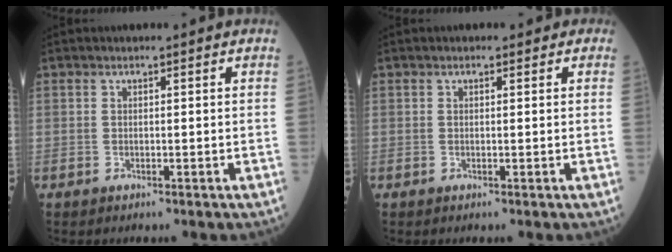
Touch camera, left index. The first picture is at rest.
{"total": 0.8, "force": [0.4, 0.5, 0.4], "torque": [-0.004, 0.000, 0.000]}